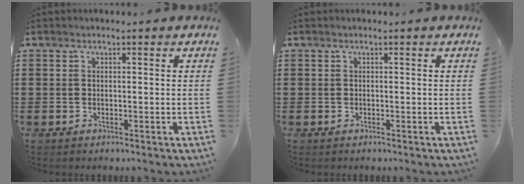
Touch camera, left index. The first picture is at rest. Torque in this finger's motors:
{"motor_torque": [0.00, 0.00, 0.00, 0.00]}